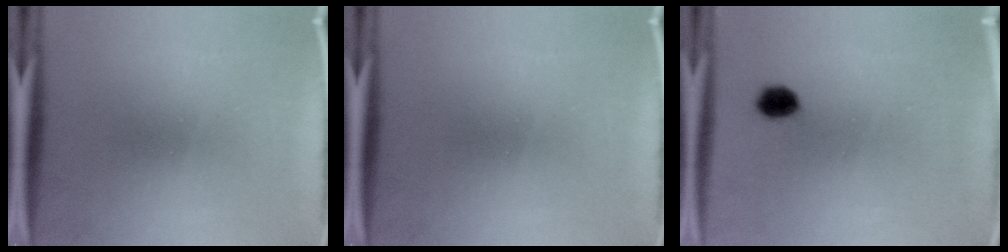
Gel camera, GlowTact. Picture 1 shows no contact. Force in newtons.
{"total": 0.0}
{"total": 3.2}